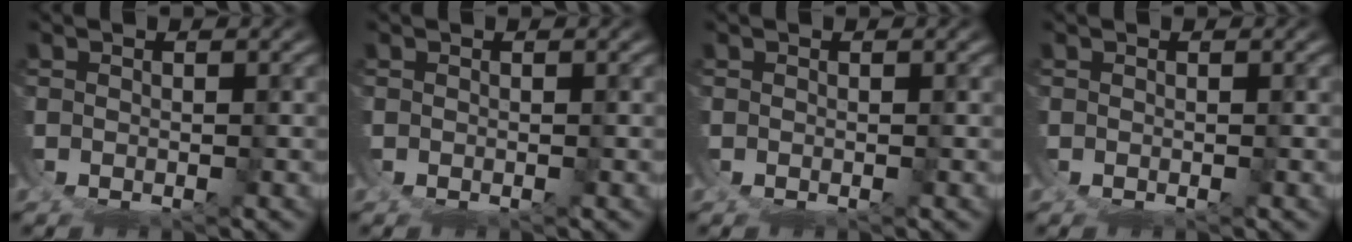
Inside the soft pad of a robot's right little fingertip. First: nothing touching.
{"total": 0.0}
{"total": 0.0}
{"total": 0.0}